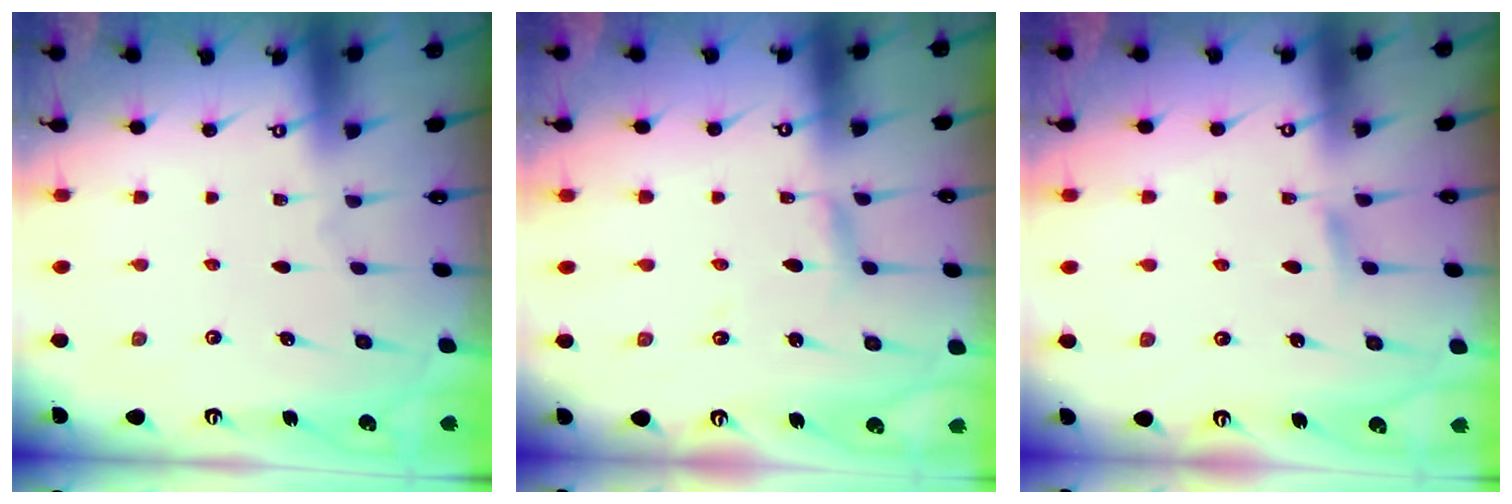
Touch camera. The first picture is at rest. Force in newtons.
{"total": 2.2, "press": 2.2, "slide": 0.2}
{"total": 5.5, "press": 5.4, "slide": 0.6}